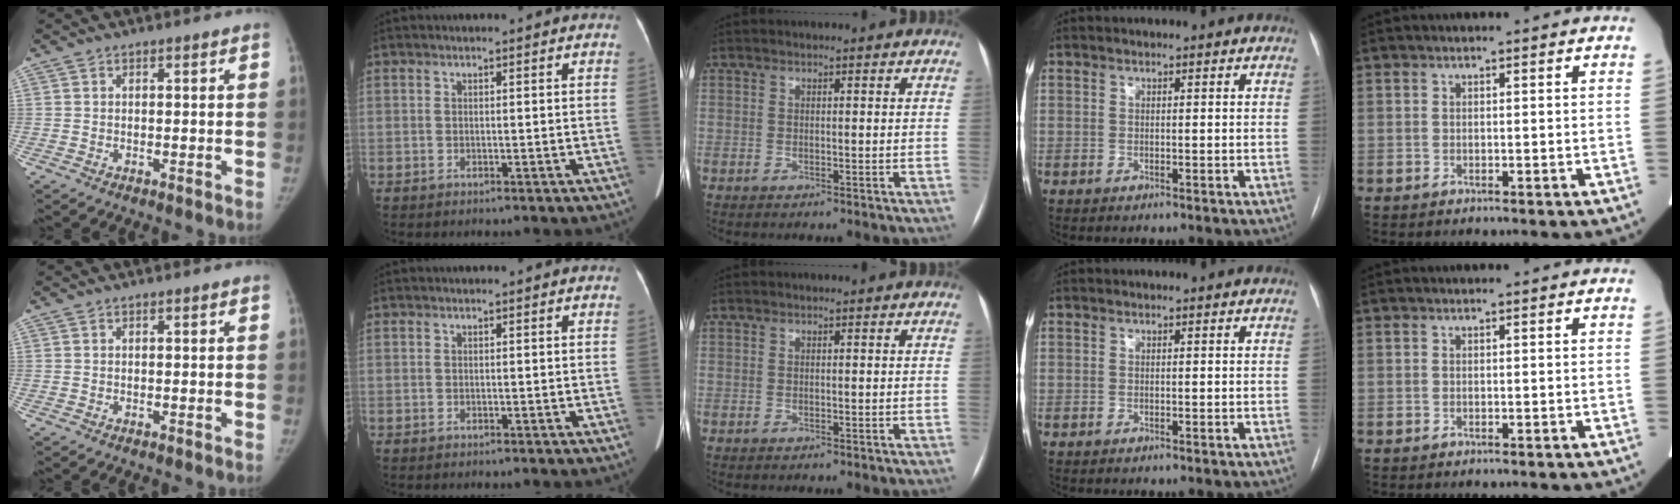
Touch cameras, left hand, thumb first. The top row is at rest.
{}